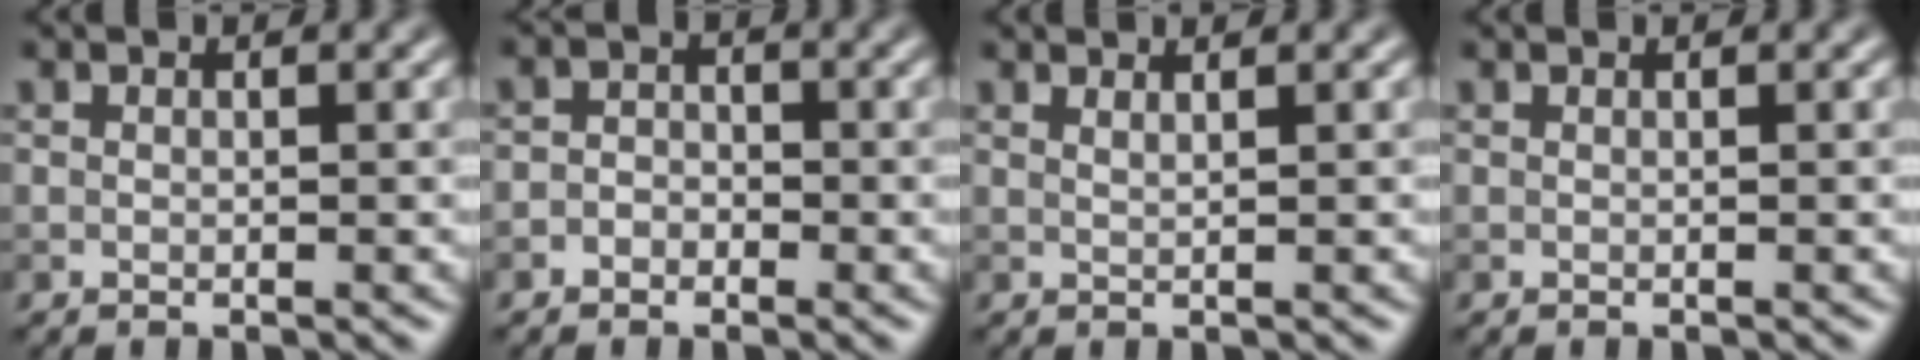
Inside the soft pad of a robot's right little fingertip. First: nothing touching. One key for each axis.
{"total": 1.4, "fx": -0.7, "fy": 1.1, "fz": 0.4, "tx": 0.011, "ty": 0.007, "tz": -0.025}
{"total": 0.7, "fx": 0.6, "fy": -0.2, "fz": 0.2, "tx": -0.002, "ty": 0.001, "tz": 0.011}
{"total": 0.0}